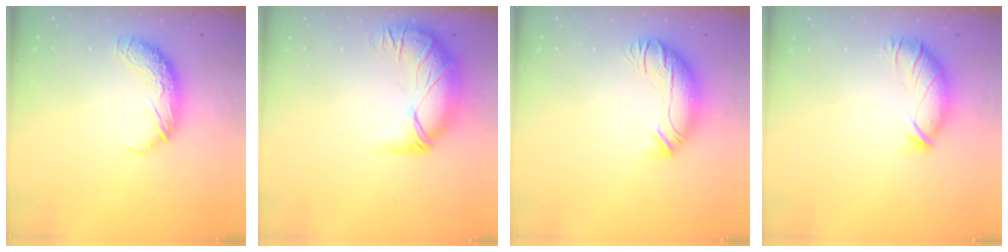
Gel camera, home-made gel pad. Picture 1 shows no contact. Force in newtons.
{"total": 2.8, "press": 0.1, "slide": 2.8}
{"total": 2.5, "press": 0.8, "slide": 2.4}
{"total": 2.9, "press": 2.3, "slide": 1.7}